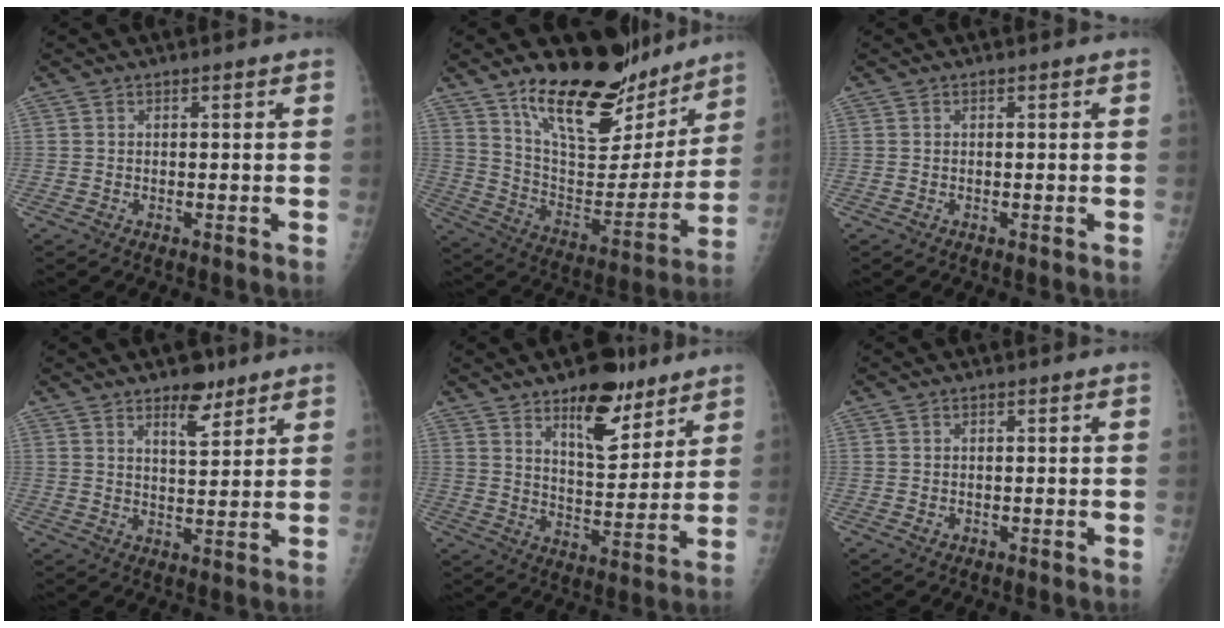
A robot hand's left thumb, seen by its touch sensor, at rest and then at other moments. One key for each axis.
{"total": 24.0, "fx": 17.6, "fy": 10.0, "fz": 12.9, "tx": -0.148, "ty": -0.096, "tz": 0.290}
{"total": 0.0}
{"total": 6.3, "fx": 4.3, "fy": 2.6, "fz": 3.8, "tx": -0.040, "ty": -0.029, "tz": 0.066}
{"total": 13.2, "fx": 8.4, "fy": 5.8, "fz": 8.3, "tx": -0.088, "ty": -0.054, "tz": 0.131}
{"total": 0.8, "fx": -0.2, "fy": 0.7, "fz": 0.4, "tx": -0.003, "ty": 0.001, "tz": -0.001}